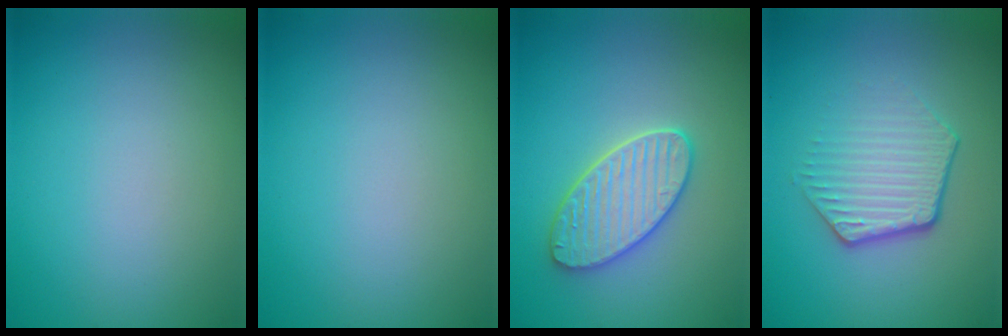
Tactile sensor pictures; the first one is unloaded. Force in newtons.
{"total": 0.0}
{"total": 4.2, "press": 3.9, "slide": 1.5}
{"total": 4.2, "press": 3.1, "slide": 2.8}